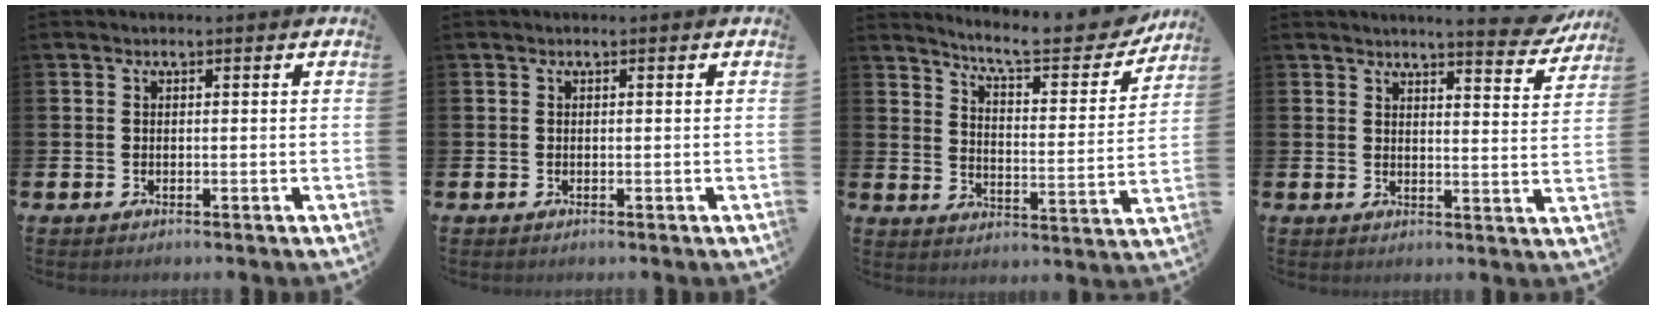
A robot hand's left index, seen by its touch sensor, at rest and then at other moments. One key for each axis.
{"total": 0.0}
{"total": 8.0, "fx": 7.3, "fy": 1.2, "fz": 3.0, "tx": -0.076, "ty": -0.057, "tz": 0.121}
{"total": 4.9, "fx": 4.8, "fy": -0.2, "fz": 1.3, "tx": -0.018, "ty": -0.033, "tz": 0.078}